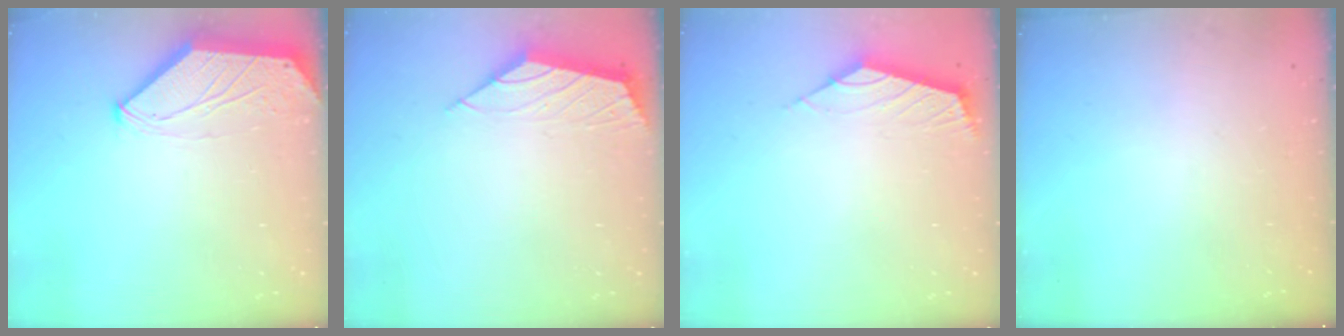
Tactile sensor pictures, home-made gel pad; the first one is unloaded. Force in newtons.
{"total": 2.0, "press": 2.0, "slide": 0.5}
{"total": 2.7, "press": 2.6, "slide": 0.7}
{"total": 0.0}